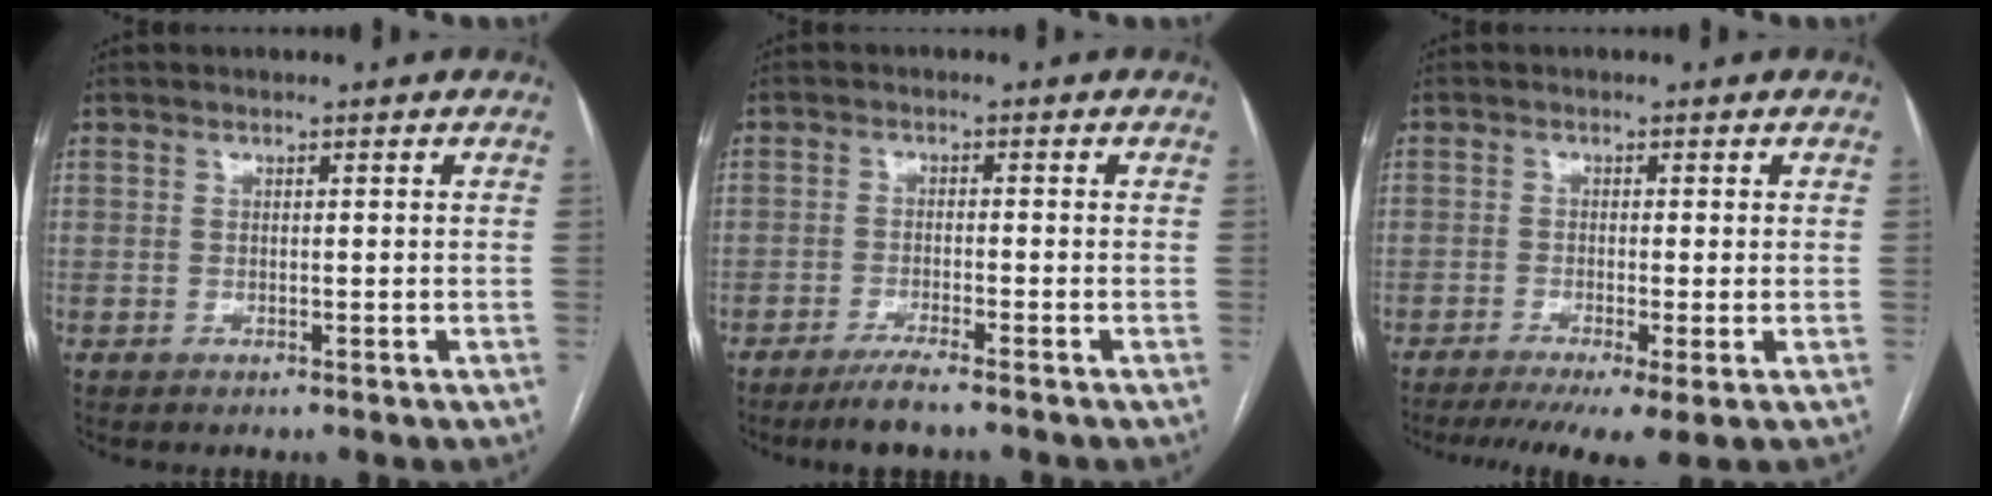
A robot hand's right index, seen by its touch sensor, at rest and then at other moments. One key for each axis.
{"total": 4.1, "fx": -3.3, "fy": -0.2, "fz": 2.4, "tx": -0.047, "ty": -0.009, "tz": -0.063}
{"total": 7.8, "fx": -5.0, "fy": 0.7, "fz": 6.0, "tx": -0.092, "ty": -0.014, "tz": -0.083}